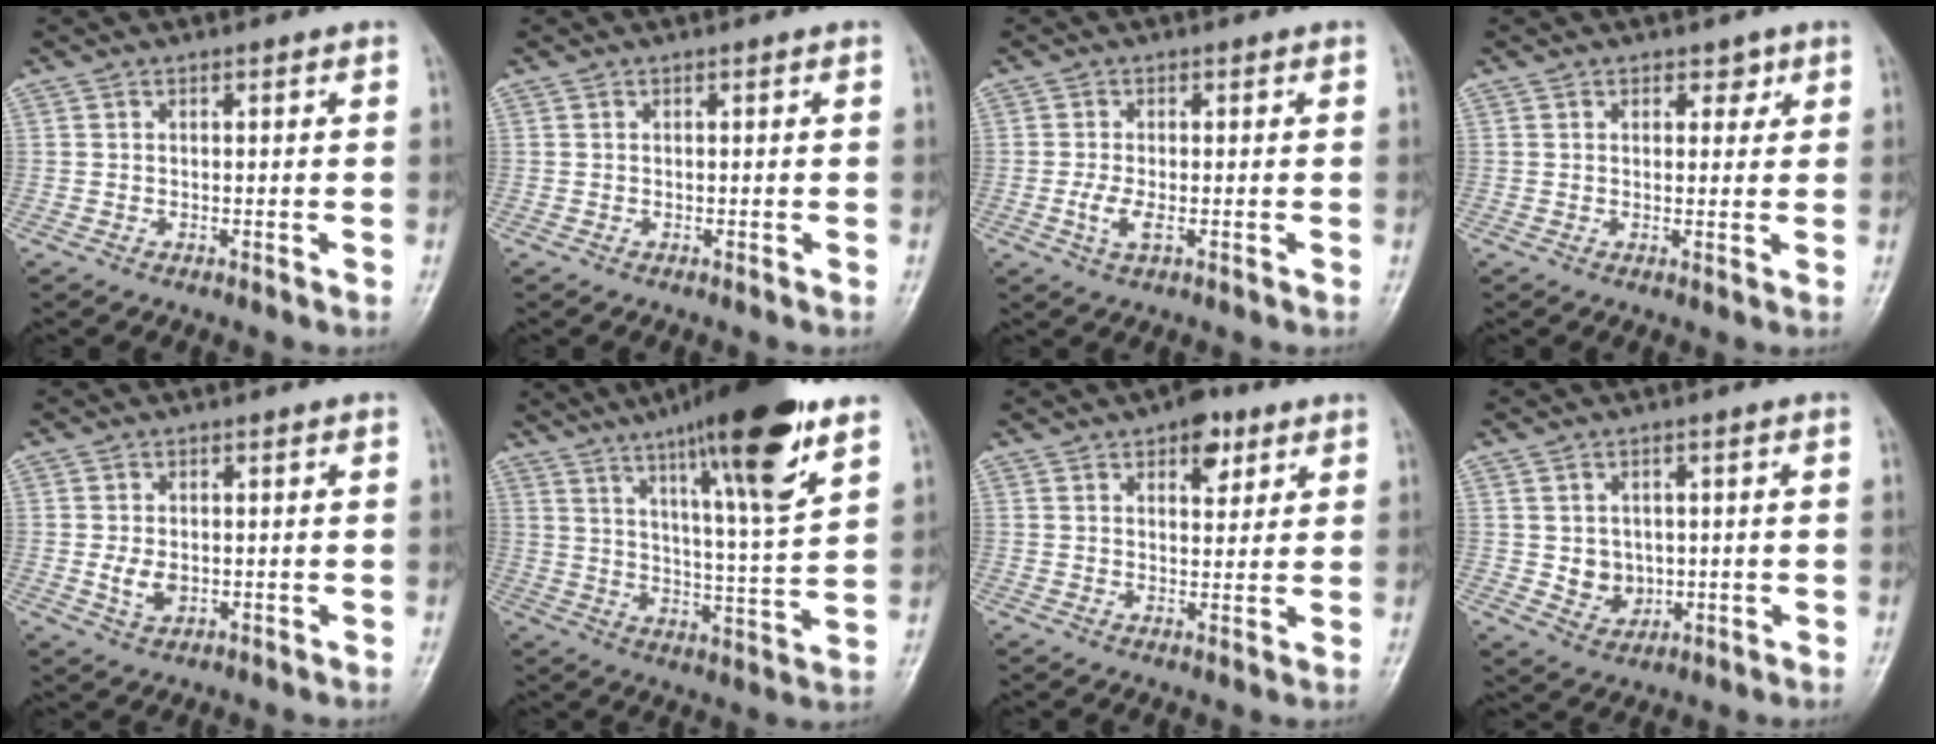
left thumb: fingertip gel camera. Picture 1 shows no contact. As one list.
[{"total": 0.0}, {"total": 3.2, "force": [-0.7, 1.3, 2.9], "torque": [-0.068, -0.003, -0.017]}, {"total": 2.4, "force": [1.4, 1.7, 1.1], "torque": [0.007, -0.005, 0.016]}, {"total": 3.8, "force": [-0.3, 2.5, 2.8], "torque": [-0.048, -0.005, -0.002]}, {"total": 20.3, "force": [12.4, 2.4, 15.9], "torque": [-0.230, -0.052, 0.194]}, {"total": 6.4, "force": [3.5, 3.4, 4.1], "torque": [-0.030, -0.013, 0.045]}, {"total": 5.4, "force": [0.1, 4.7, 2.7], "torque": [-0.018, -0.003, 0.014]}]